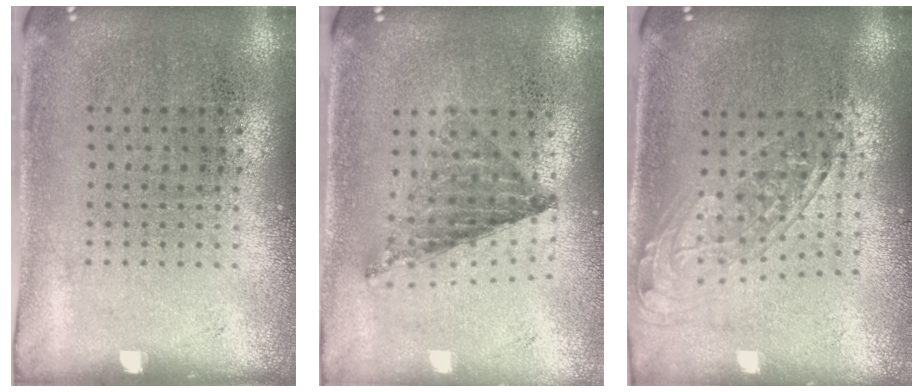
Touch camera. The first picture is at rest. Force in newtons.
{"total": 0.8, "press": 0.8, "slide": 0.0}
{"total": 1.6, "press": 1.3, "slide": 1.0}